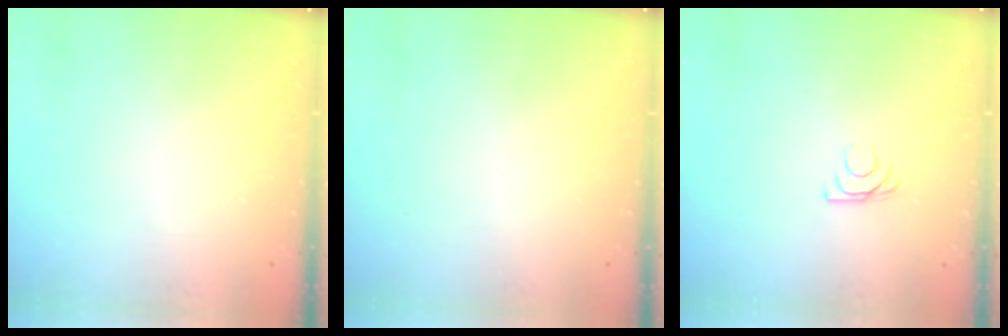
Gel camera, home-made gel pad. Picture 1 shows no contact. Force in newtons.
{"total": 1.8, "press": 1.7, "slide": 0.1}
{"total": 6.1, "press": 6.0, "slide": 0.8}